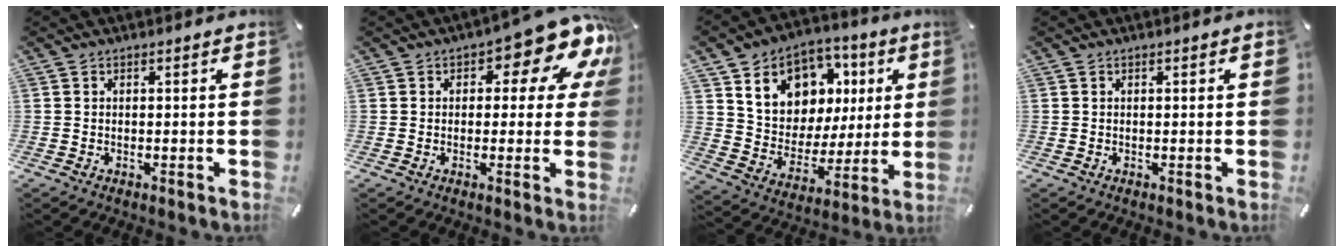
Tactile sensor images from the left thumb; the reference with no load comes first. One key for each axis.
{"total": 11.9, "fx": 6.2, "fy": 5.0, "fz": 8.9, "tx": -0.106, "ty": -0.042, "tz": 0.102}
{"total": 14.1, "fx": 6.3, "fy": 11.6, "fz": 4.7, "tx": -0.080, "ty": -0.039, "tz": 0.123}
{"total": 0.6, "fx": 0.1, "fy": 0.0, "fz": 0.6, "tx": -0.008, "ty": 0.001, "tz": 0.001}